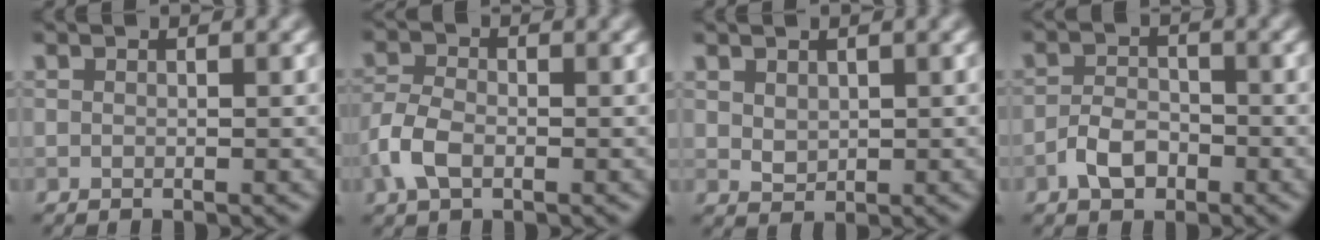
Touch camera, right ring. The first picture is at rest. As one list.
[{"total": 3.4, "force": [-1.4, 2.0, 2.4], "torque": [-0.055, 0.001, -0.038]}, {"total": 1.4, "force": [0.7, 1.0, 0.6], "torque": [-0.013, -0.003, 0.018]}, {"total": 3.1, "force": [-1.7, 1.8, 1.8], "torque": [-0.031, 0.006, -0.037]}]